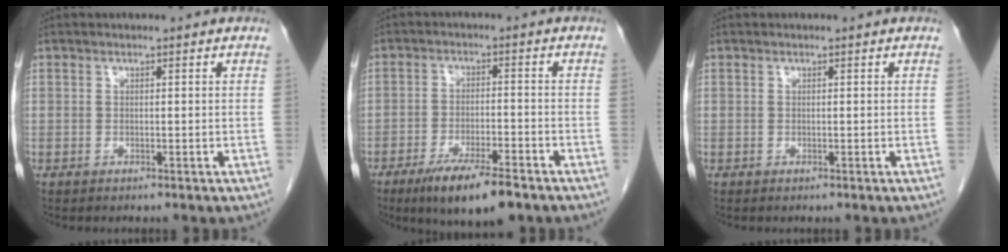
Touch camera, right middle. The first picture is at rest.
{"total": 9.8, "force": [-6.8, 1.7, 6.9], "torque": [-0.117, -0.018, -0.110]}
{"total": 0.0}